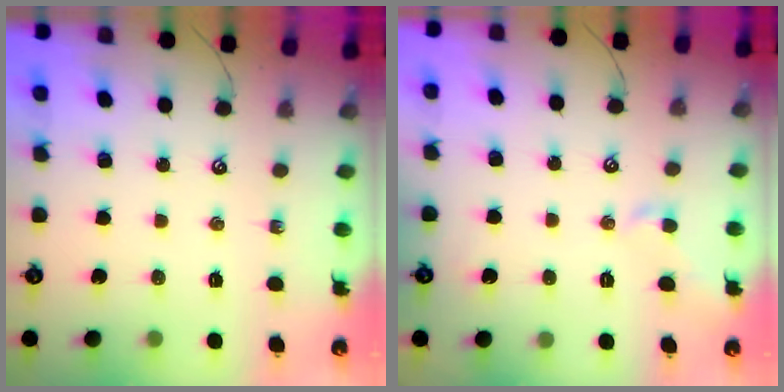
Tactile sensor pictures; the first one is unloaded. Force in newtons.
{"total": 1.4, "press": 1.2, "slide": 0.7}